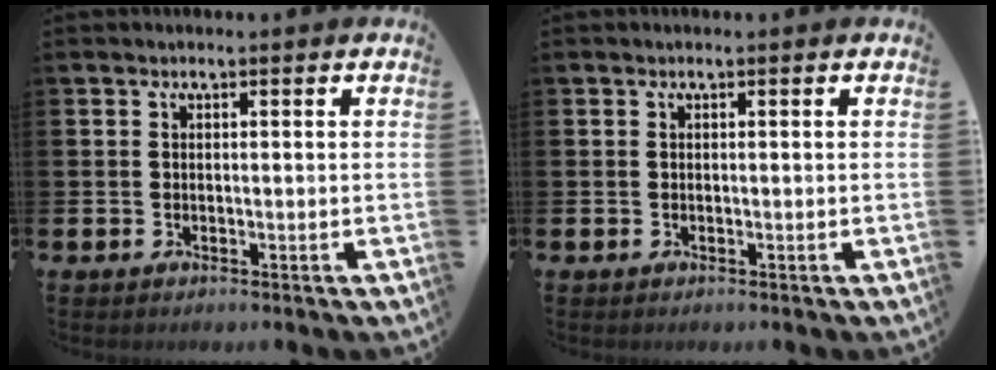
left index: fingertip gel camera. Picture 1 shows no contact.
{"total": 0.0}